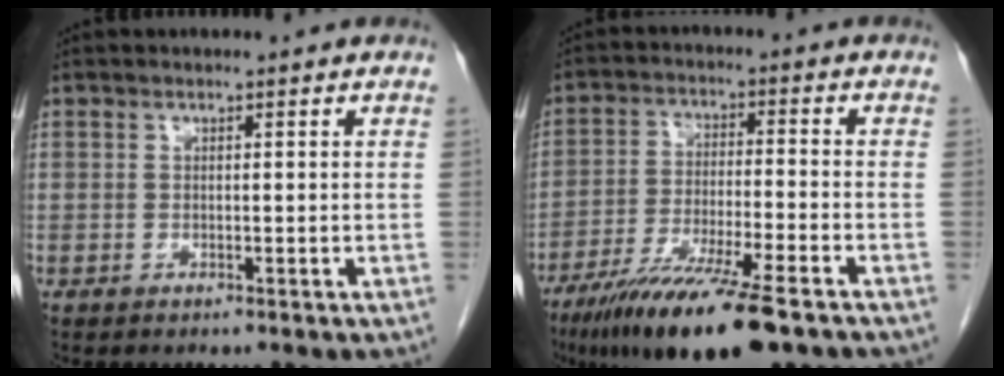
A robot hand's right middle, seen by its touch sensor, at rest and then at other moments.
{"total": 15.4, "force": [-10.8, 1.3, 10.9], "torque": [-0.192, -0.043, -0.184]}